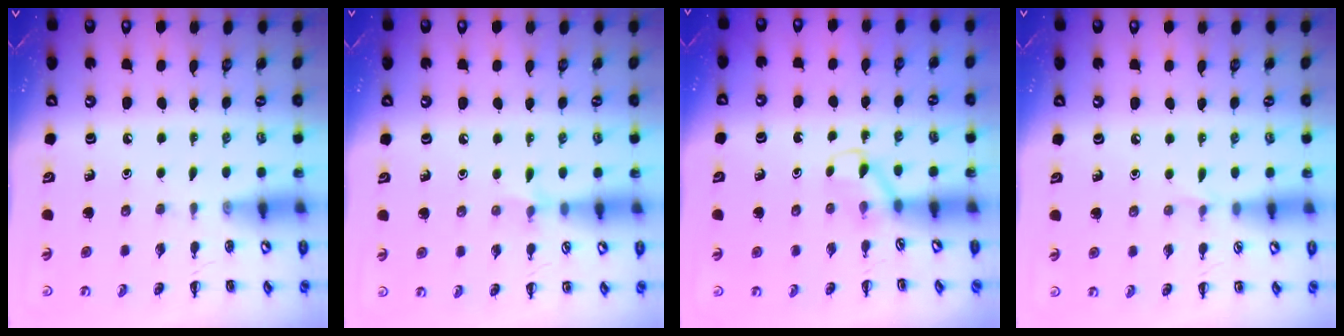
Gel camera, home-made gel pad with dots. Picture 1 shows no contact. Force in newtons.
{"total": 4.9, "press": 4.6, "slide": 1.5}
{"total": 3.0, "press": 2.8, "slide": 1.1}
{"total": 3.1, "press": 3.0, "slide": 1.1}